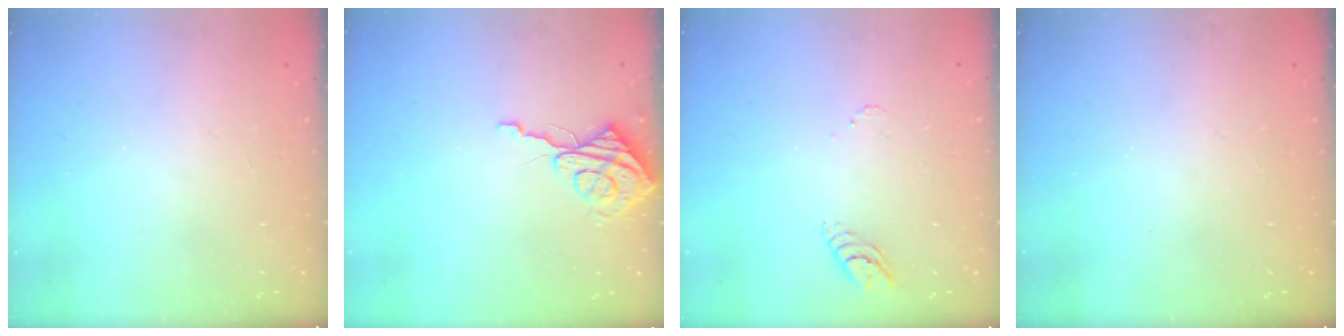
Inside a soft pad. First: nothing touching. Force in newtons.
{"total": 8.9, "press": 8.9, "slide": 0.4}
{"total": 3.4, "press": 3.4, "slide": 0.4}
{"total": 0.0}